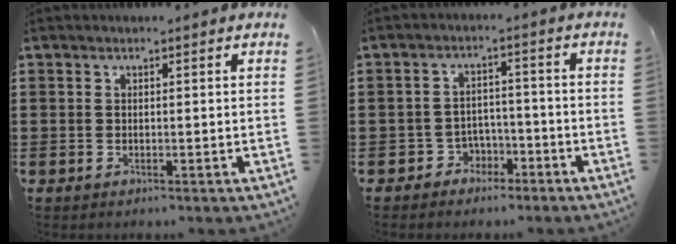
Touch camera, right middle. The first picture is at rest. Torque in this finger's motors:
{"motor_torque": [1.90, 0.24, -0.02, -0.01]}